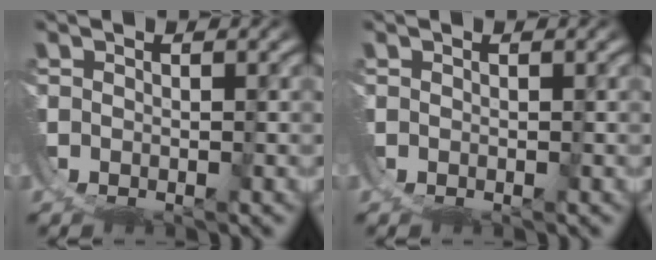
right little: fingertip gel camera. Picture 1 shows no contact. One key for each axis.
{"total": 0.0}